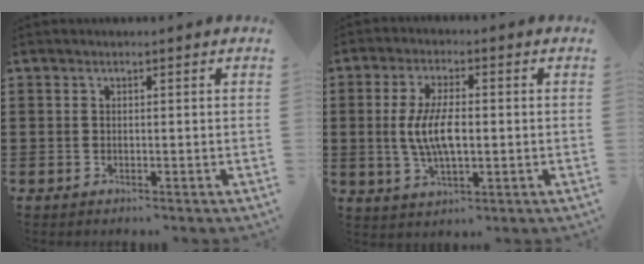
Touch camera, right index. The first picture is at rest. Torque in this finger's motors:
{"motor_torque": [1.77, -0.27, 0.93, 0.21]}